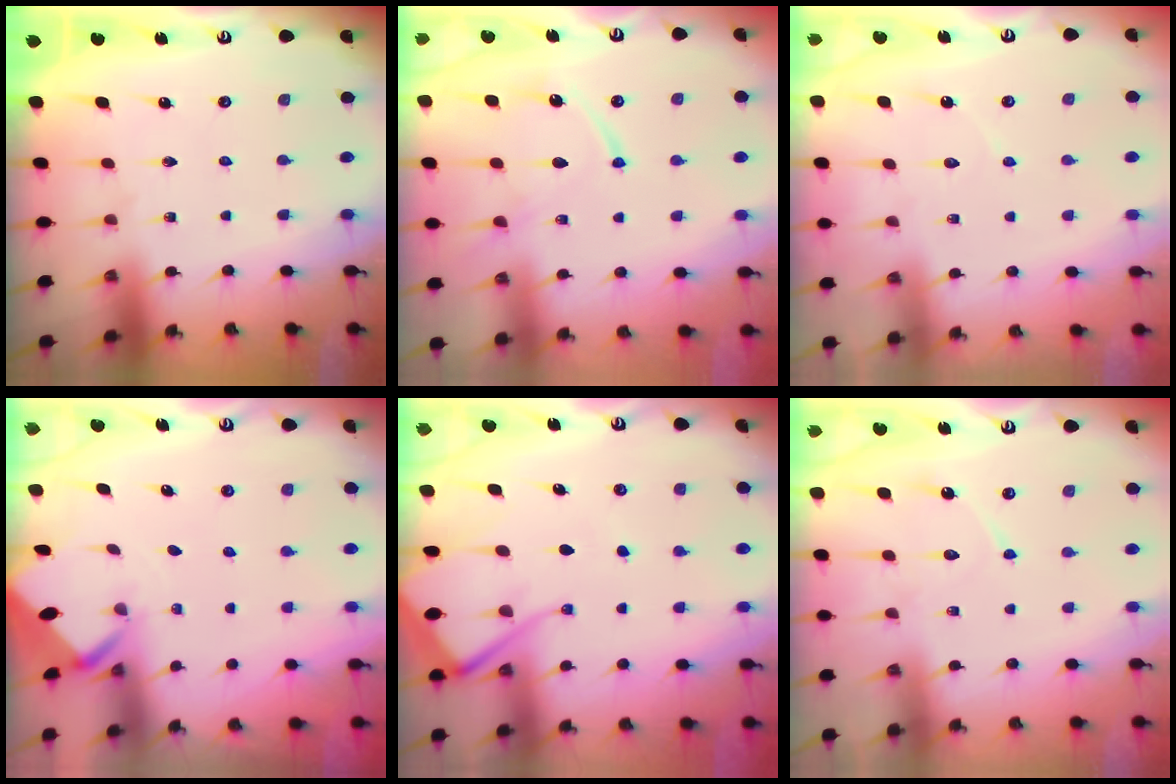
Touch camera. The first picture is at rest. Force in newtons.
{"total": 11.7, "press": 11.7, "slide": 1.1}
{"total": 5.0, "press": 5.0, "slide": 0.5}
{"total": 1.9, "press": 1.9, "slide": 0.2}
{"total": 9.5, "press": 9.4, "slide": 1.2}
{"total": 7.8, "press": 7.8, "slide": 0.7}